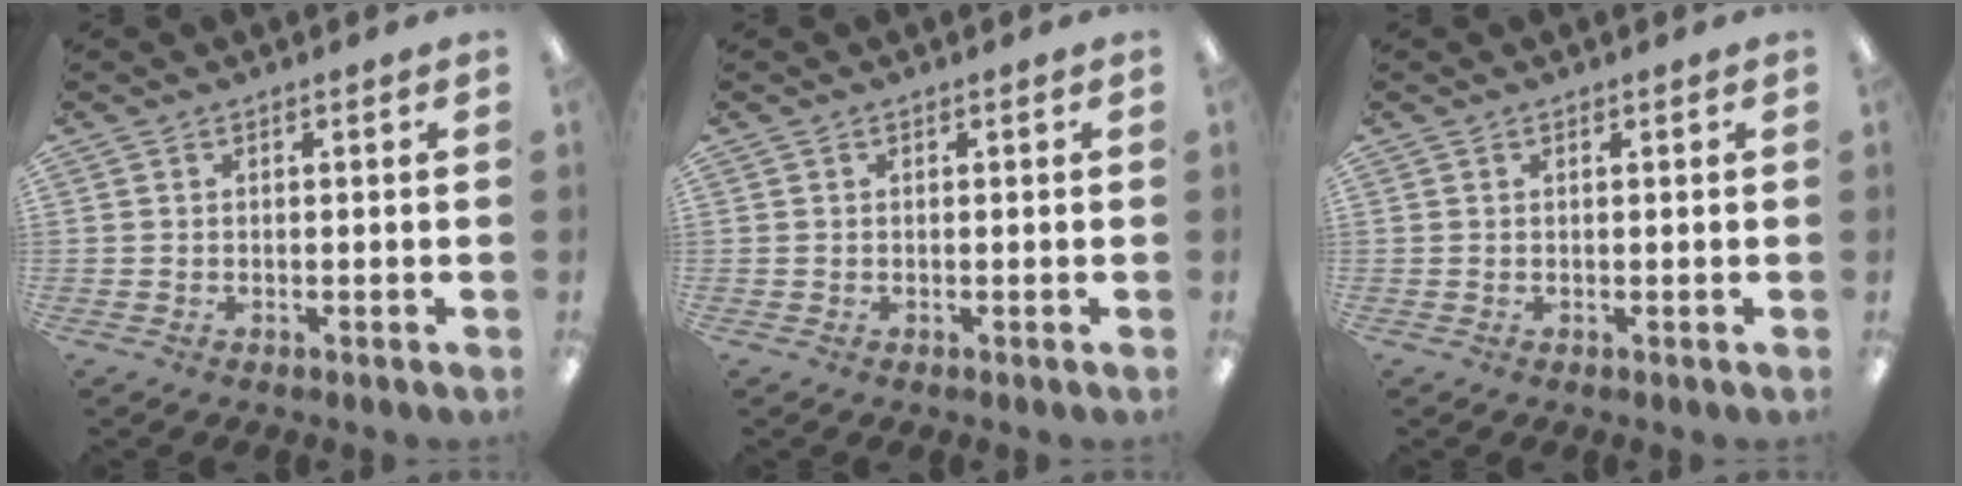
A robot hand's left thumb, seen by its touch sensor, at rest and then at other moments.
{"total": 0.0}
{"total": 0.0}